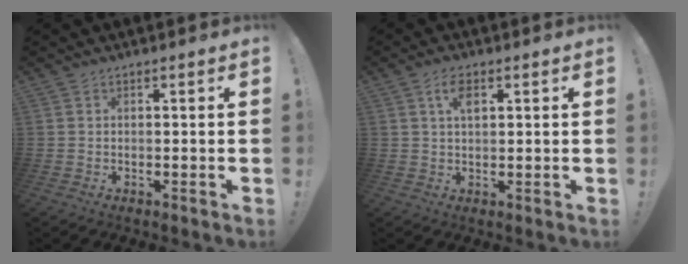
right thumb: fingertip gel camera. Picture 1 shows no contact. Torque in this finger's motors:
{"motor_torque": [-0.12, 0.45, 0.44, -0.16, 0.00]}